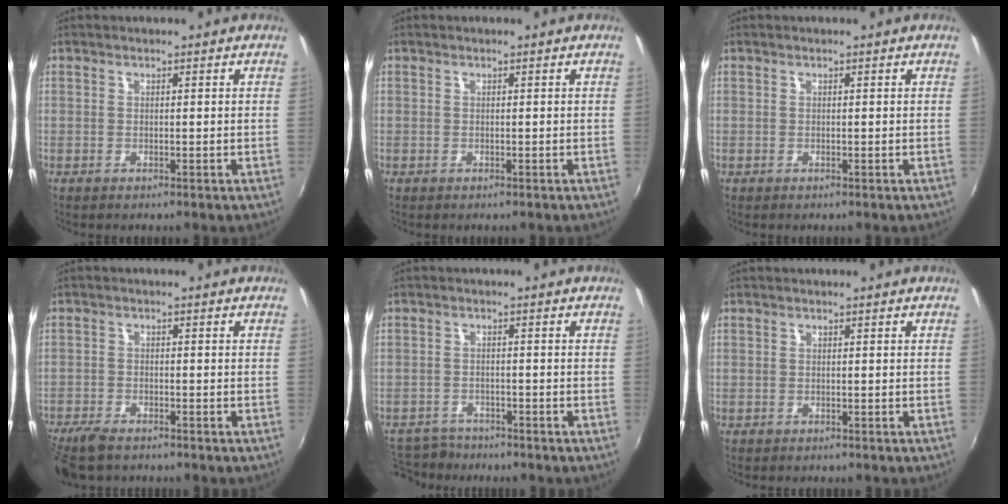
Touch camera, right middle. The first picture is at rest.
{"total": 1.0, "force": [0.4, -0.8, -0.3], "torque": [0.012, -0.003, 0.005]}
{"total": 0.0}
{"total": 6.8, "force": [-5.6, 2.3, 3.2], "torque": [-0.088, -0.023, -0.107]}
{"total": 7.8, "force": [-6.7, 3.5, 2.0], "torque": [-0.066, -0.006, -0.112]}
{"total": 0.7, "force": [-0.1, -0.6, -0.3], "torque": [0.007, -0.003, -0.001]}